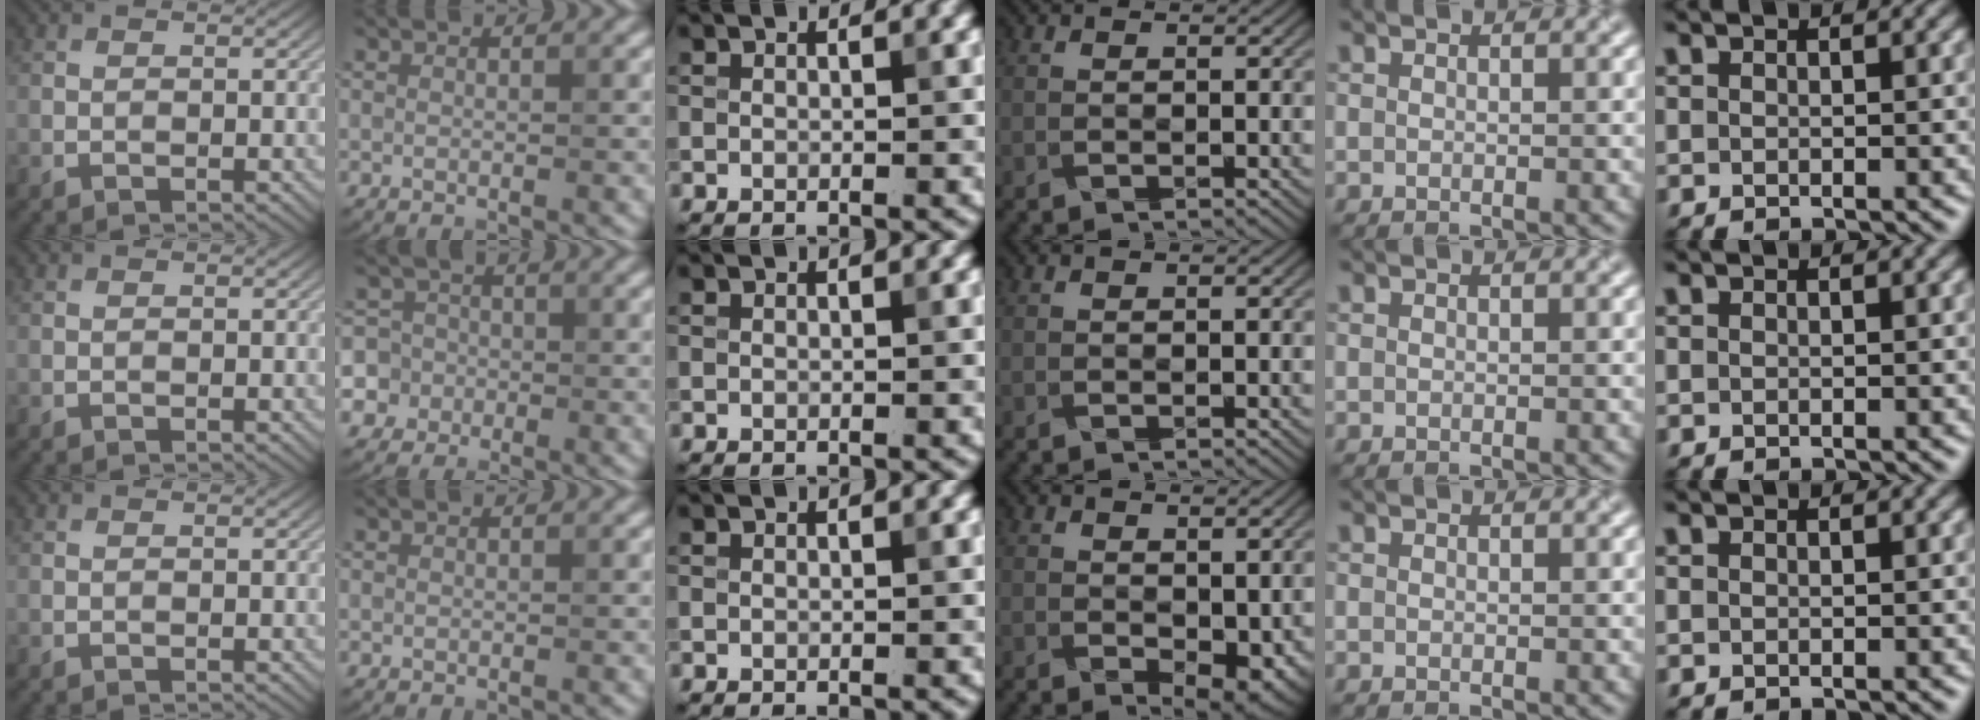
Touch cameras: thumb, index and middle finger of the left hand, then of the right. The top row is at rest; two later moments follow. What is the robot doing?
{"motion": "fold", "object": "plastic wrap"}